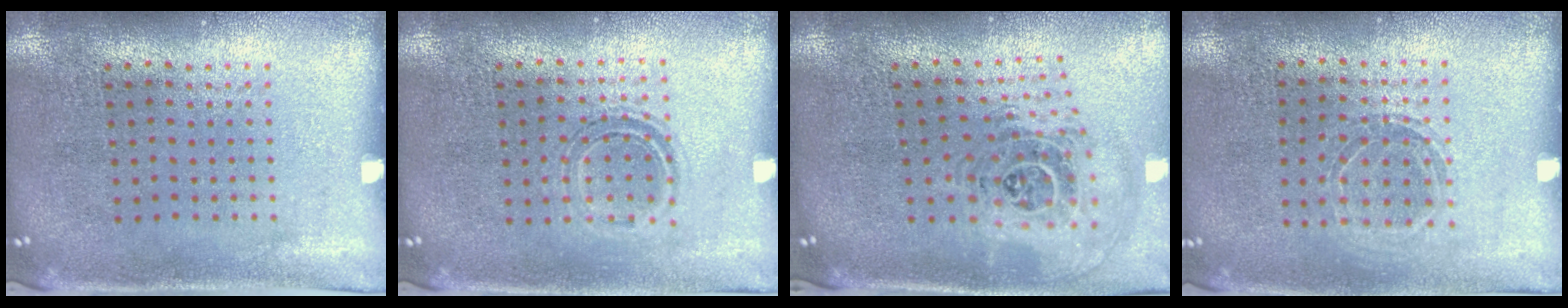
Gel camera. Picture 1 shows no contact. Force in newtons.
{"total": 1.1, "press": 0.9, "slide": 0.6}
{"total": 1.5, "press": 1.3, "slide": 0.8}
{"total": 1.1, "press": 1.0, "slide": 0.3}